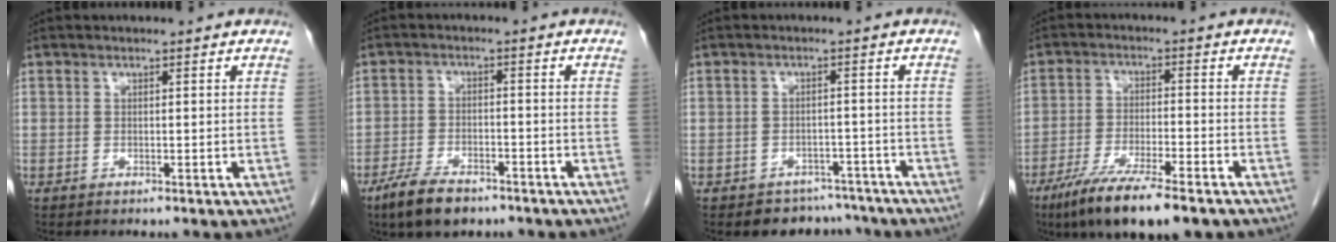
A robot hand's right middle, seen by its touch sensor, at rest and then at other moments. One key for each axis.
{"total": 7.4, "fx": -5.5, "fy": 2.5, "fz": 4.2, "tx": -0.088, "ty": -0.009, "tz": -0.098}
{"total": 5.1, "fx": -4.2, "fy": 2.8, "fz": -0.3, "tx": 0.019, "ty": 0.018, "tz": -0.057}
{"total": 12.2, "fx": -8.4, "fy": 2.0, "fz": 8.5, "tx": -0.145, "ty": -0.027, "tz": -0.138}